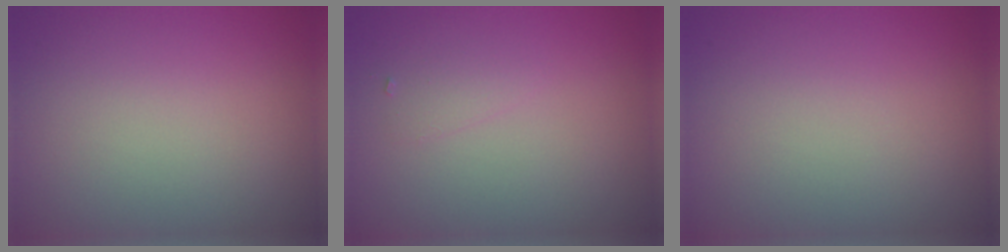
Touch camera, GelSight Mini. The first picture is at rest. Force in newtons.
{"total": 0.8, "press": 0.8, "slide": 0.0}
{"total": 0.0}